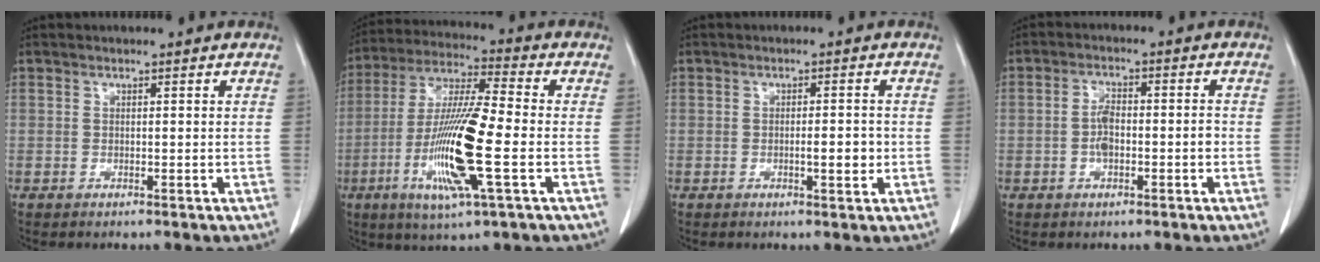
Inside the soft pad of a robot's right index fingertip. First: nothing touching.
{"total": 16.2, "force": [-4.0, 1.0, 15.6], "torque": [-0.319, -0.017, -0.079]}
{"total": 2.9, "force": [-0.5, 0.7, 2.8], "torque": [-0.045, -0.001, -0.006]}
{"total": 4.3, "force": [-0.9, 1.8, 3.8], "torque": [-0.080, 0.010, -0.017]}